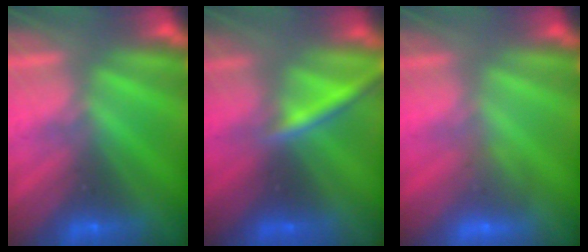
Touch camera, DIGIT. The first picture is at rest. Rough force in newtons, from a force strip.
{"total": 2.3}
{"total": 2.9}